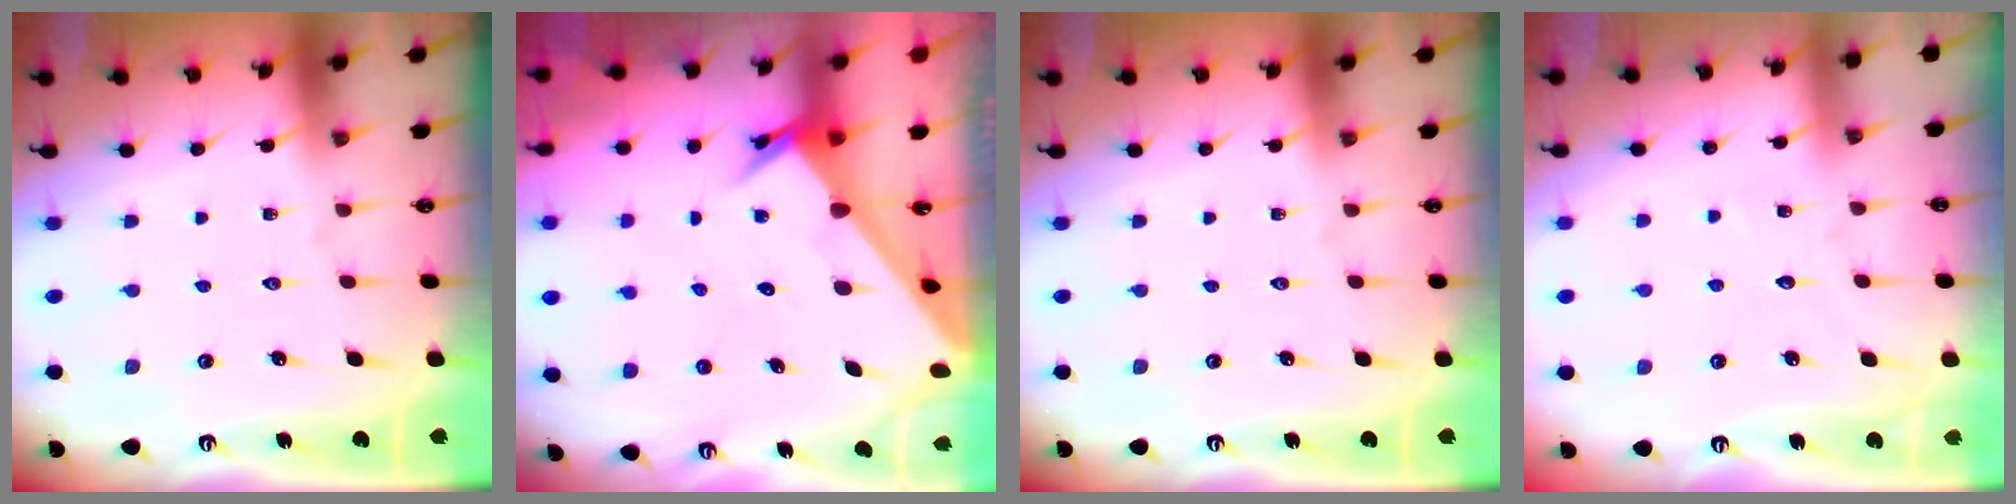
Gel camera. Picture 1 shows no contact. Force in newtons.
{"total": 3.3, "press": 3.3, "slide": 0.3}
{"total": 0.0}
{"total": 2.6, "press": 2.6, "slide": 0.3}